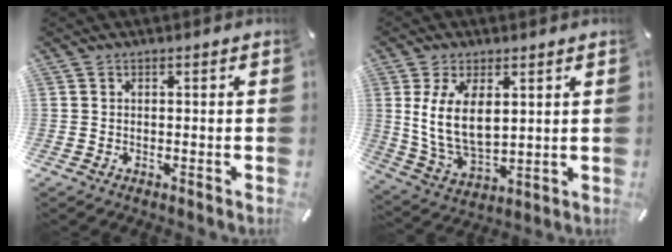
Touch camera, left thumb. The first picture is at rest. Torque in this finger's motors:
{"motor_torque": [1.35, 1.52, 1.41, -1.24, 0.57]}